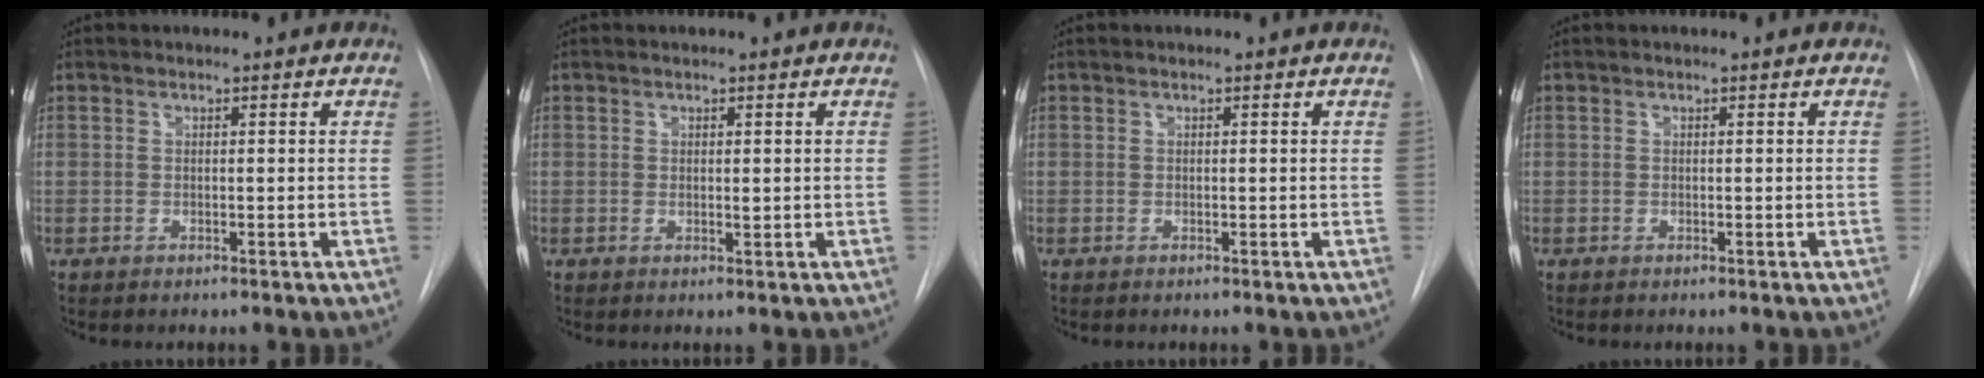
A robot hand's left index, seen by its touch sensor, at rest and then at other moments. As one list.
[{"total": 0.8, "force": [0.3, 0.2, 0.7], "torque": [-0.010, -0.002, 0.005]}, {"total": 0.0}, {"total": 0.0}]